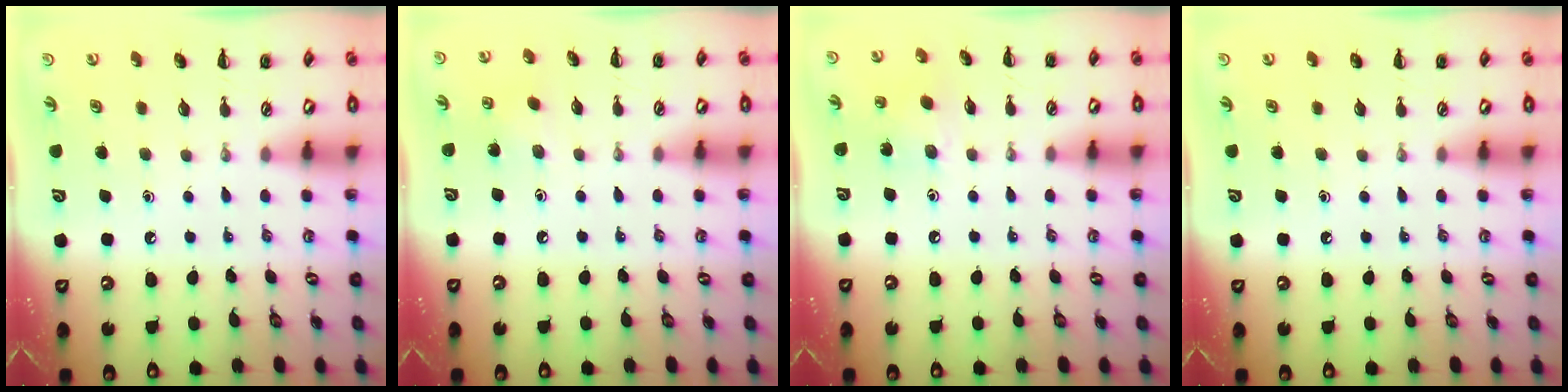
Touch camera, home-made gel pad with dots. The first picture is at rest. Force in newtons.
{"total": 5.5, "press": 5.2, "slide": 1.5}
{"total": 4.3, "press": 4.3, "slide": 0.5}
{"total": 0.0}